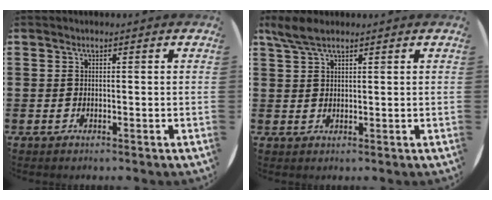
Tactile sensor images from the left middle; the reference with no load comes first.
{"total": 3.5, "force": [2.6, 1.0, 2.1], "torque": [-0.047, 0.006, 0.048]}